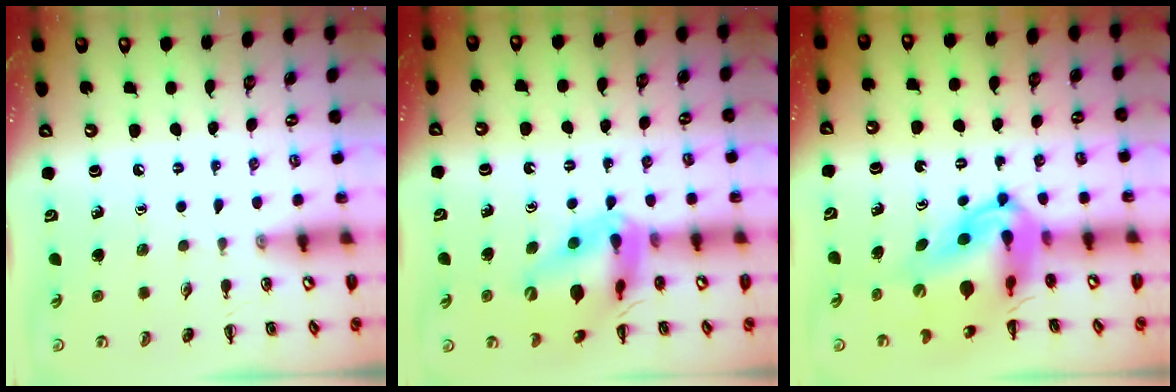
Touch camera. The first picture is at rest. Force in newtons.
{"total": 15.4, "press": 15.1, "slide": 3.0}
{"total": 10.6, "press": 10.1, "slide": 3.2}